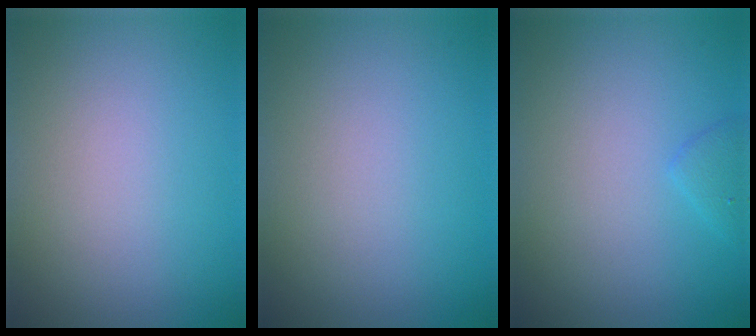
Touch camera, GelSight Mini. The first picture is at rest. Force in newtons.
{"total": 0.0}
{"total": 1.1, "press": 1.0, "slide": 0.1}